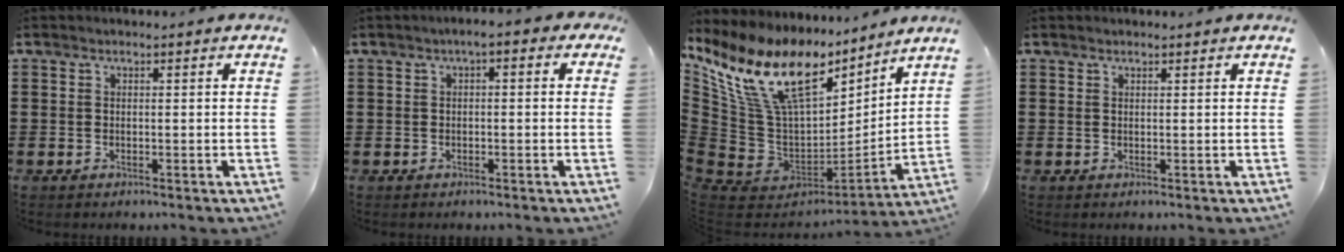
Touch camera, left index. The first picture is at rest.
{"total": 1.8, "force": [-0.4, 0.7, 1.6], "torque": [-0.031, 0.005, -0.012]}
{"total": 17.1, "force": [8.7, 8.9, 11.7], "torque": [-0.286, -0.044, 0.150]}
{"total": 0.7, "force": [0.7, 0.2, 0.1], "torque": [-0.003, 0.000, 0.014]}